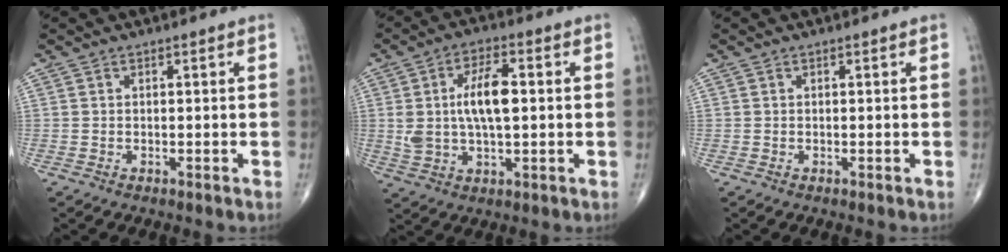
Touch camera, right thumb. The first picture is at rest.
{"total": 10.7, "force": [1.2, 4.9, 9.4], "torque": [-0.174, 0.007, 0.023]}
{"total": 0.0}